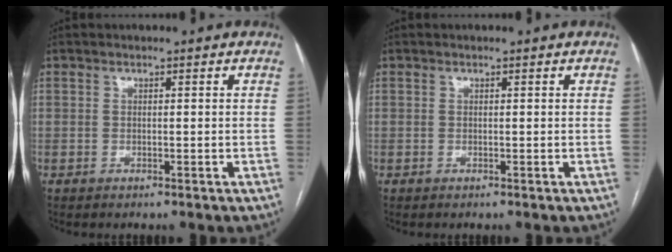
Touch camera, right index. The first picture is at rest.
{"total": 0.0}